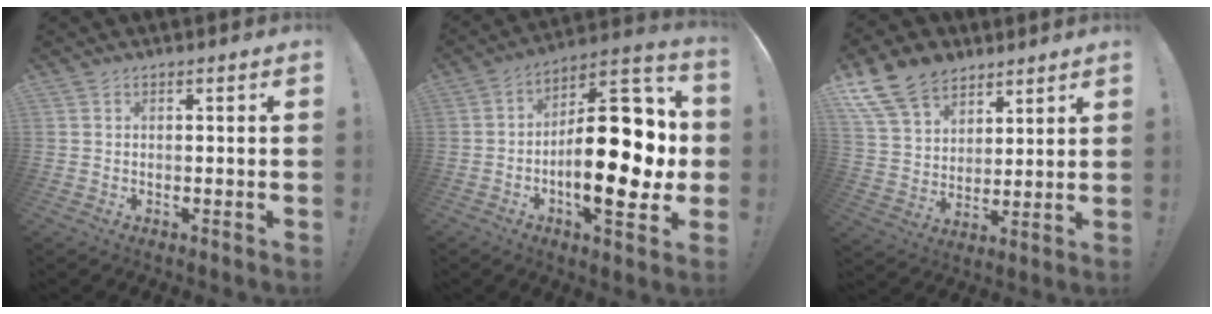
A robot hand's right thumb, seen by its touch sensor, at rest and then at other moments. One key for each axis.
{"total": 25.1, "fx": -3.1, "fy": 11.0, "fz": 22.3, "tx": -0.334, "ty": 0.016, "tz": -0.038}
{"total": 14.7, "fx": 9.9, "fy": 9.4, "fz": 5.4, "tx": -0.098, "ty": -0.064, "tz": 0.192}